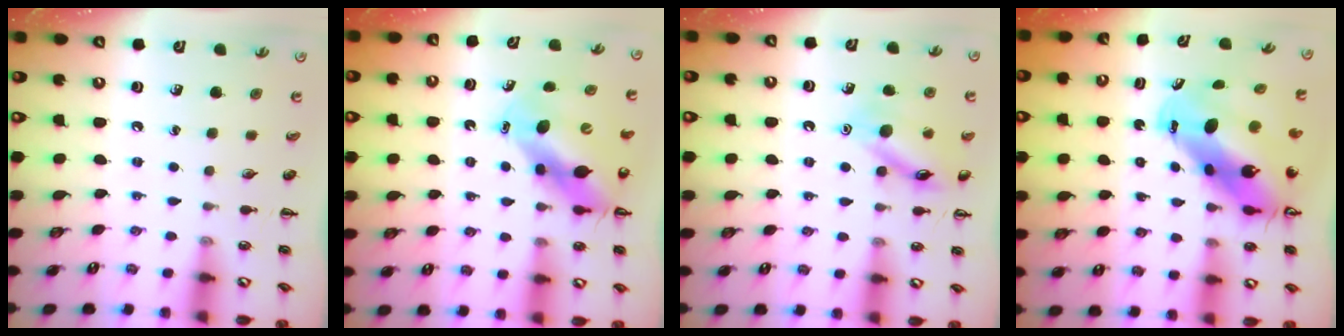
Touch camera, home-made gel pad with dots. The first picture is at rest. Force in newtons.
{"total": 10.6, "press": 10.2, "slide": 2.9}
{"total": 13.1, "press": 13.1, "slide": 0.9}
{"total": 12.6, "press": 12.0, "slide": 3.7}